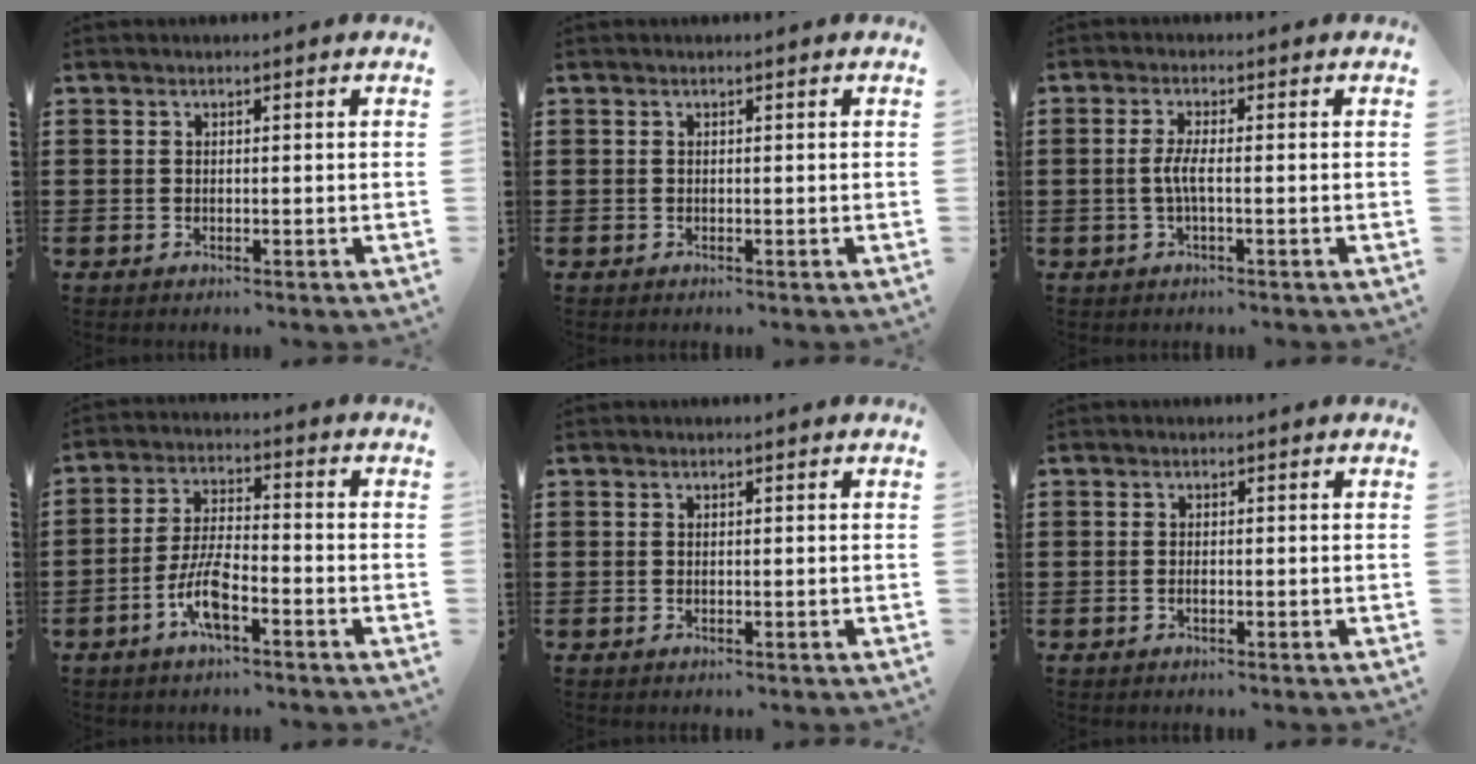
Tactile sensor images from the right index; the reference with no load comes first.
{"total": 0.0}
{"total": 3.1, "force": [-0.5, 0.4, 3.0], "torque": [-0.078, -0.010, -0.019]}
{"total": 7.1, "force": [-3.6, 2.2, 5.7], "torque": [-0.132, -0.005, -0.072]}
{"total": 0.0}
{"total": 0.6, "force": [-0.3, 0.2, 0.5], "torque": [-0.011, -0.005, -0.003]}